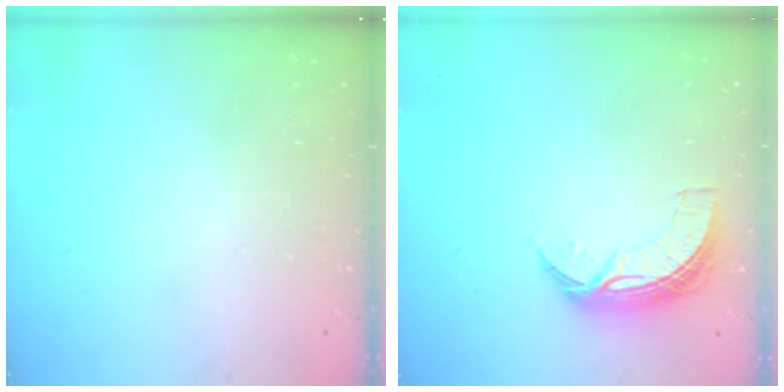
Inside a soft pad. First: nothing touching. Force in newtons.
{"total": 7.7, "press": 7.7, "slide": 0.7}